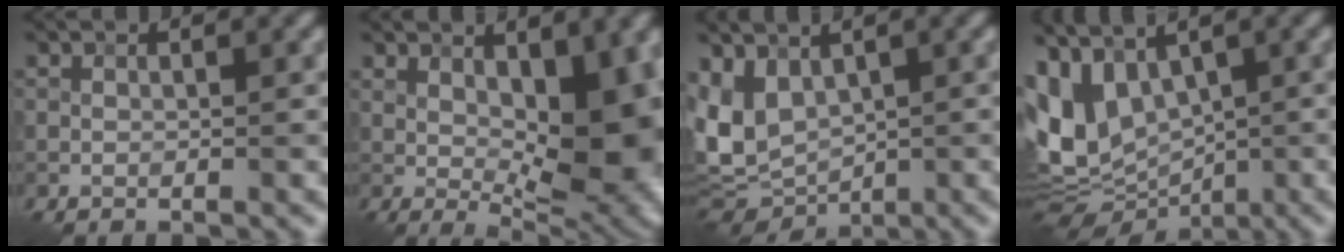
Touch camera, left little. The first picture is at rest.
{"total": 12.3, "force": [1.0, 5.3, 11.1], "torque": [-0.125, 0.010, 0.011]}
{"total": 5.9, "force": [0.7, 4.0, 4.3], "torque": [-0.096, -0.005, 0.013]}
{"total": 8.1, "force": [1.2, 5.5, 5.9], "torque": [-0.128, -0.005, 0.018]}